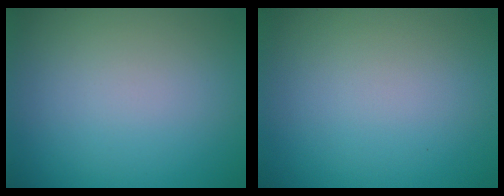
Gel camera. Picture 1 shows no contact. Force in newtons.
{"total": 0.0}